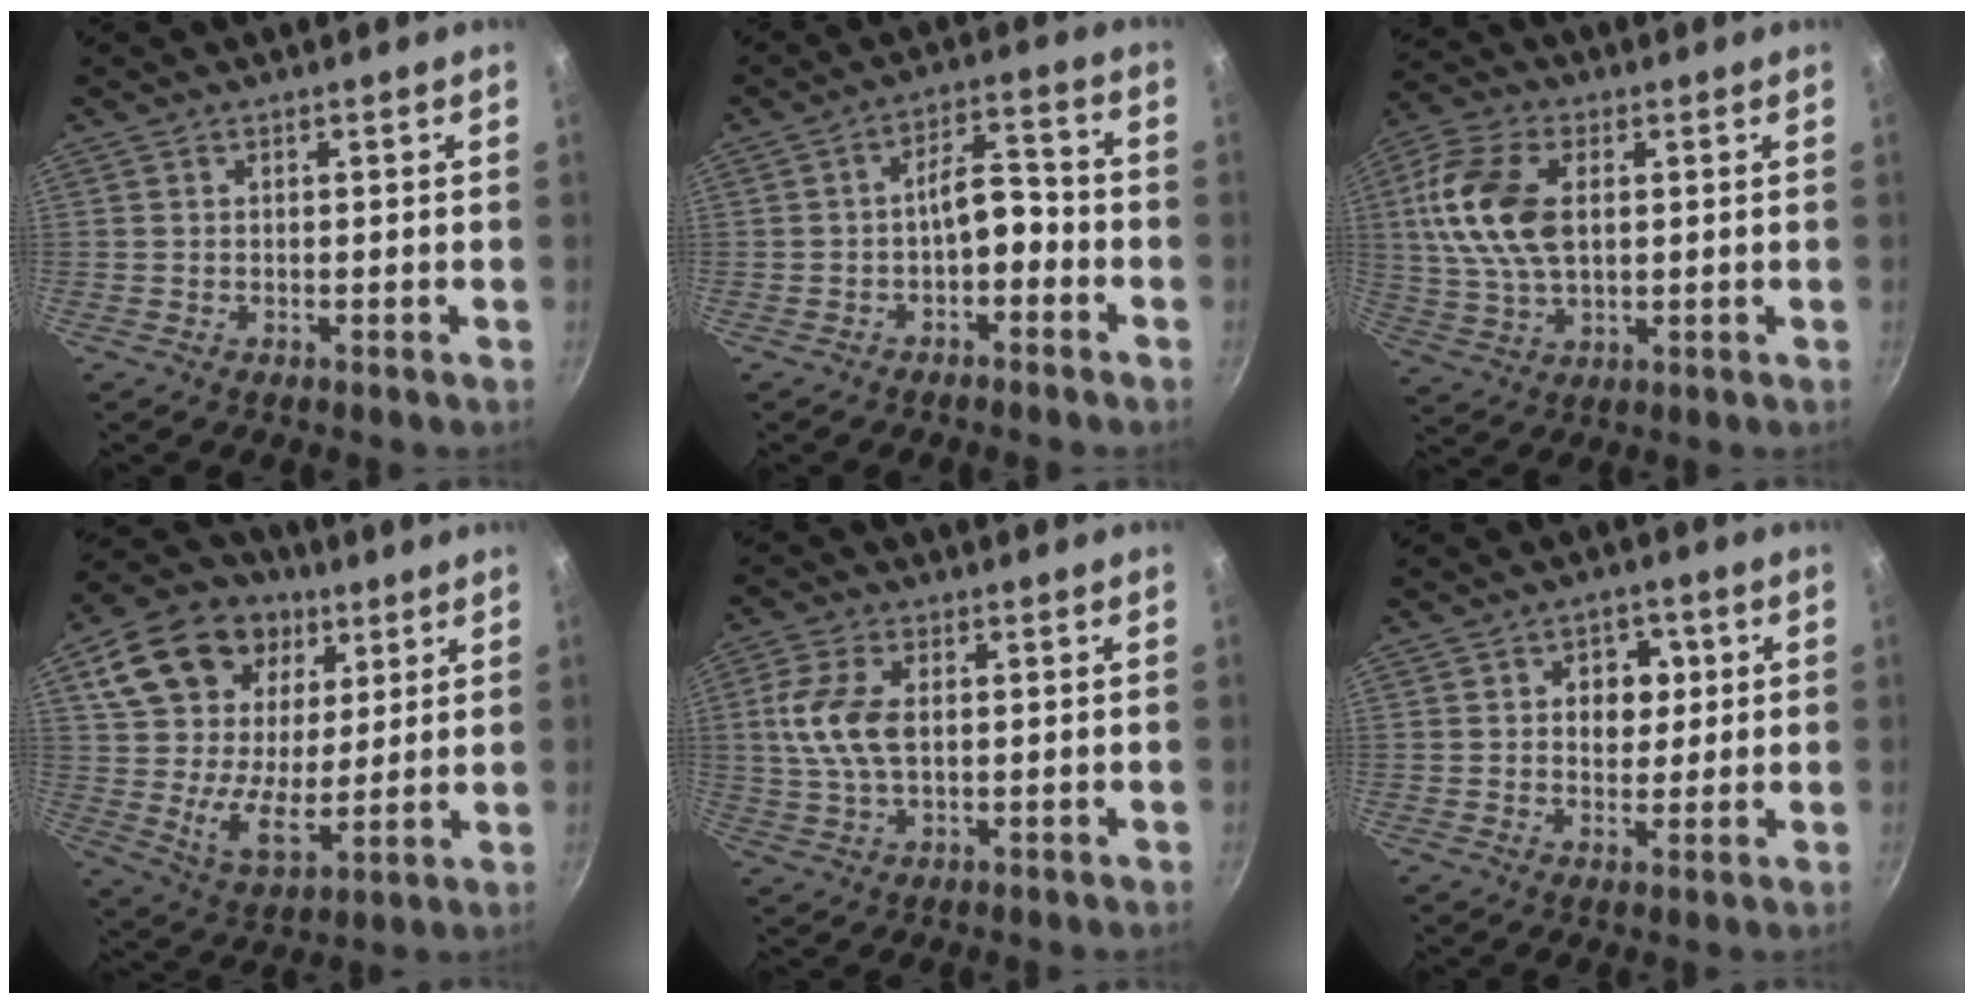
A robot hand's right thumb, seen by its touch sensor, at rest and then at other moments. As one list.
[{"total": 6.5, "force": [-2.5, 3.3, 5.0], "torque": [-0.057, 0.049, -0.036]}, {"total": 14.4, "force": [2.5, 8.6, 11.3], "torque": [-0.215, 0.005, 0.041]}, {"total": 21.4, "force": [9.3, 15.0, 12.1], "torque": [-0.199, -0.017, 0.162]}, {"total": 9.1, "force": [1.2, 5.2, 7.4], "torque": [-0.148, 0.006, 0.021]}, {"total": 6.3, "force": [1.4, 5.0, 3.7], "torque": [-0.018, -0.005, 0.016]}]